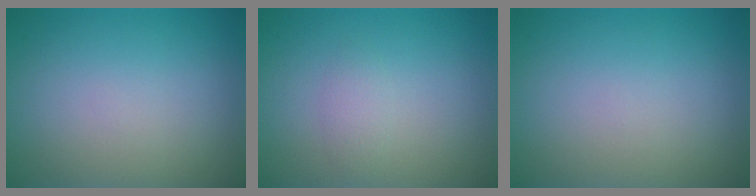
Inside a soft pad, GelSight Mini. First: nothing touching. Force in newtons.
{"total": 1.2, "press": 1.2, "slide": 0.1}
{"total": 0.0}